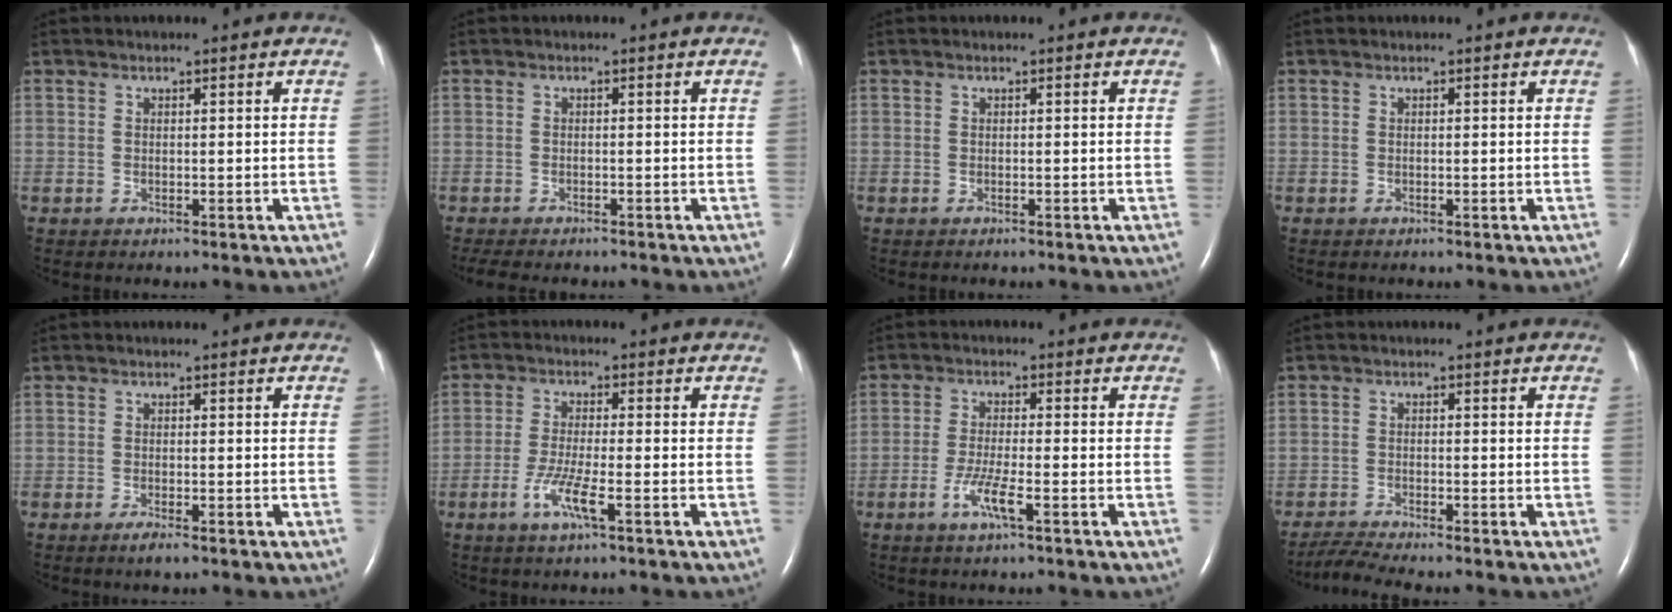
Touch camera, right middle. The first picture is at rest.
{"total": 7.1, "force": [-6.0, 2.0, 3.1], "torque": [-0.047, -0.008, -0.082]}
{"total": 0.0}
{"total": 0.0}
{"total": 1.7, "force": [-1.2, 0.2, 1.1], "torque": [-0.030, -0.004, -0.022]}
{"total": 5.0, "force": [-2.4, 0.1, 4.4], "torque": [-0.095, -0.009, -0.047]}
{"total": 4.4, "force": [-2.2, 0.1, 3.8], "torque": [-0.083, -0.007, -0.044]}
{"total": 4.1, "force": [-3.7, -1.0, 1.2], "torque": [-0.032, -0.021, -0.070]}